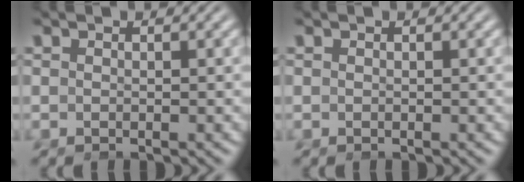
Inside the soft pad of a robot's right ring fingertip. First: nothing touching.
{"total": 0.0}